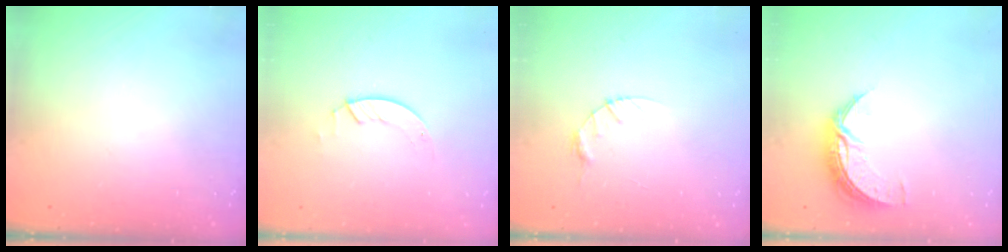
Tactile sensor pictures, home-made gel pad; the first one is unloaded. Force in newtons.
{"total": 1.3, "press": 1.3, "slide": 0.2}
{"total": 3.9, "press": 3.8, "slide": 0.5}
{"total": 8.2, "press": 8.2, "slide": 0.4}